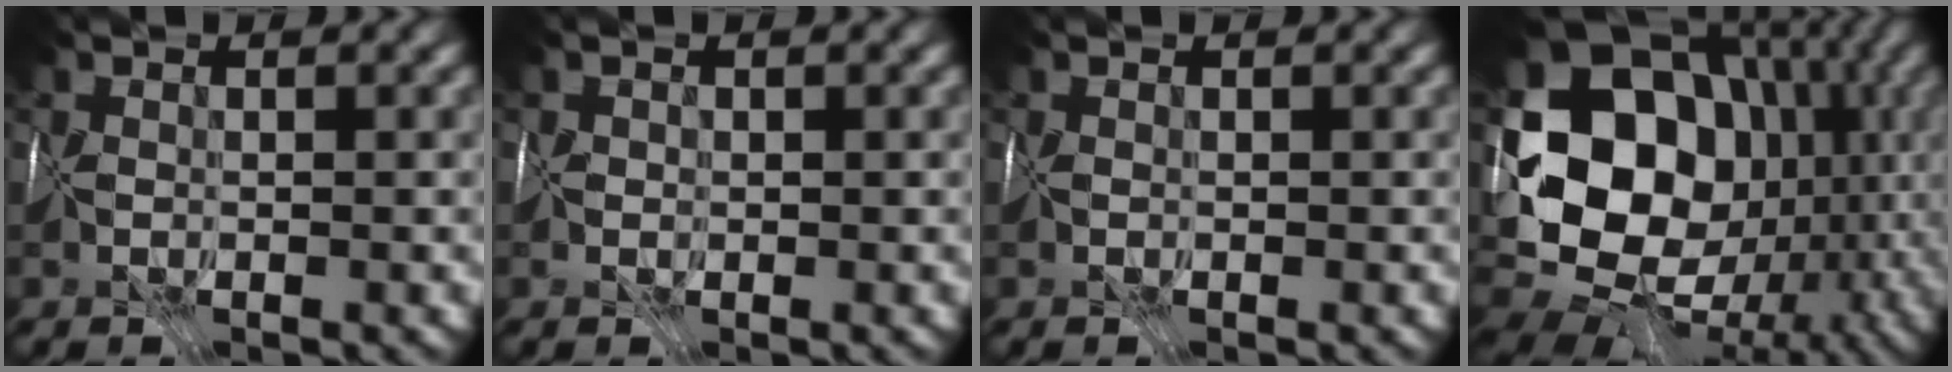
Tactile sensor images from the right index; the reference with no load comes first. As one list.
[{"total": 0.5, "force": [0.0, 0.4, -0.3], "torque": [0.011, 0.007, -0.007]}, {"total": 0.0}, {"total": 15.3, "force": [0.8, 12.4, 8.9], "torque": [-0.143, -0.010, 0.029]}]